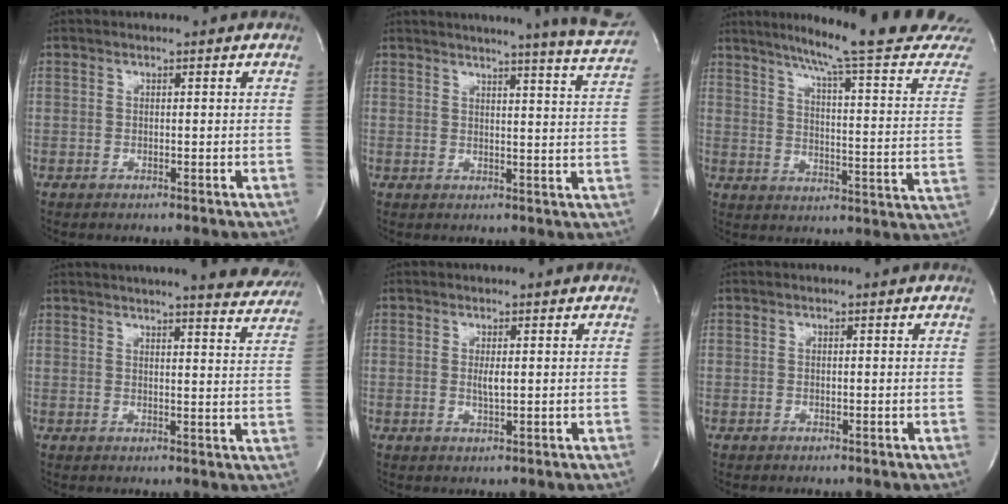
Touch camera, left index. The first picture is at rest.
{"total": 14.5, "force": [13.5, -1.3, 5.2], "torque": [-0.077, -0.074, 0.145]}
{"total": 23.3, "force": [20.5, -1.3, 11.0], "torque": [-0.159, -0.085, 0.256]}
{"total": 15.9, "force": [14.6, 1.5, 6.2], "torque": [-0.075, -0.032, 0.160]}
{"total": 1.6, "force": [0.1, 0.2, 1.6], "torque": [-0.036, -0.007, 0.002]}
{"total": 0.0}